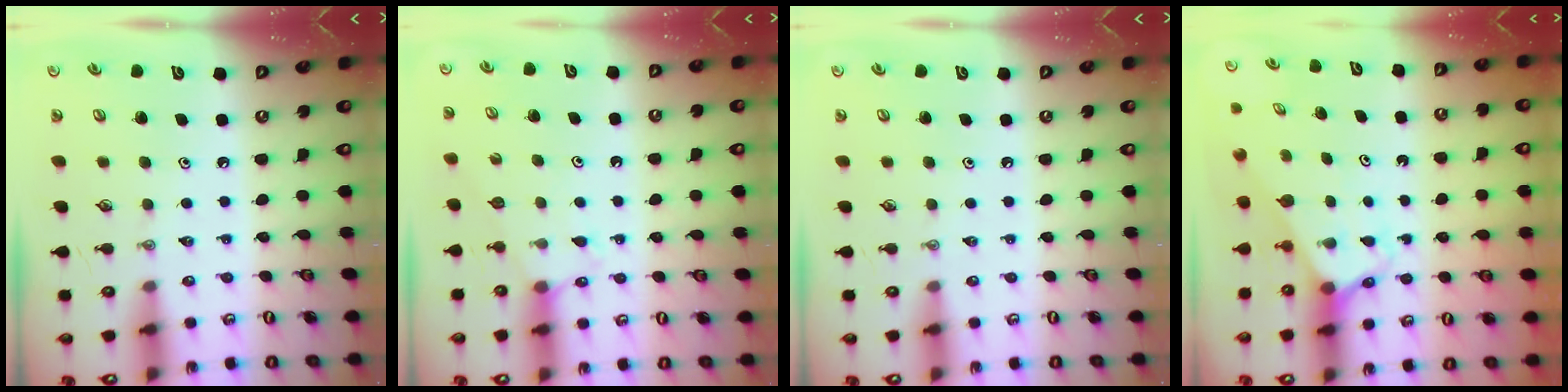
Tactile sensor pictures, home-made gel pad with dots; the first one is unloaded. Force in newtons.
{"total": 5.2, "press": 5.1, "slide": 0.5}
{"total": 0.0}
{"total": 2.5, "press": 2.5, "slide": 0.2}